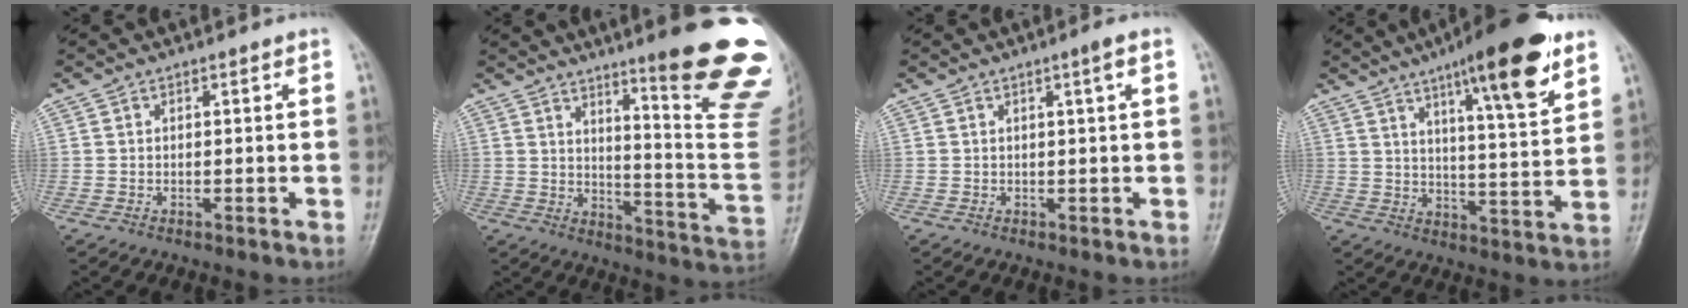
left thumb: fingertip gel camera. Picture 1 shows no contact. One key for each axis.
{"total": 22.7, "fx": 13.8, "fy": 2.8, "fz": 17.8, "tx": -0.193, "ty": -0.090, "tz": 0.188}
{"total": 1.6, "fx": 0.5, "fy": -0.2, "fz": 1.5, "tx": -0.025, "ty": 0.001, "tz": 0.011}
{"total": 17.7, "fx": 10.6, "fy": 3.5, "fz": 13.7, "tx": -0.180, "ty": -0.049, "tz": 0.162}